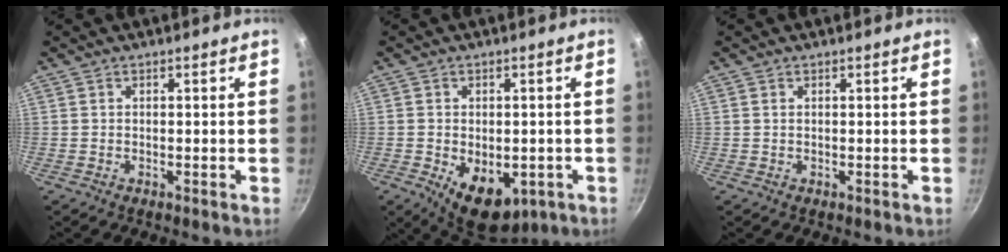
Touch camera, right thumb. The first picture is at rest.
{"total": 11.0, "force": [-3.4, 6.9, 7.9], "torque": [-0.080, -0.005, -0.030]}
{"total": 0.0}